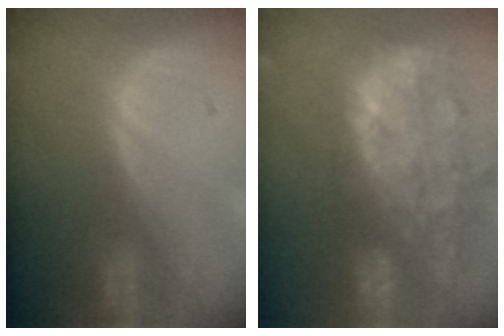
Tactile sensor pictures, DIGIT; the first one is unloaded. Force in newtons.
{"total": 14.6, "press": 11.8, "slide": 8.5}